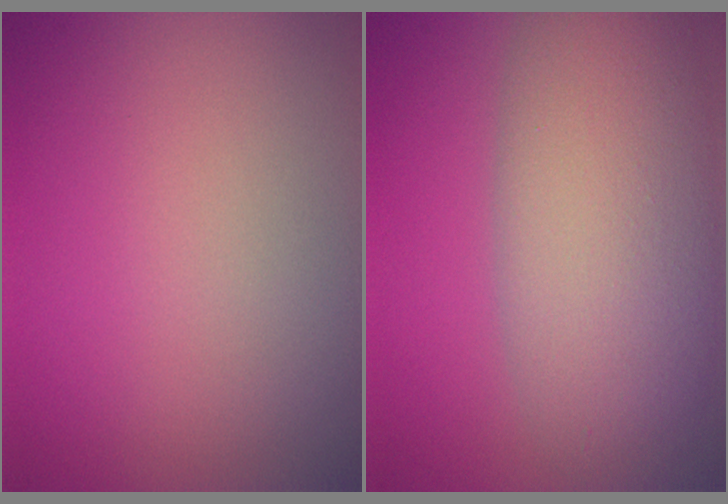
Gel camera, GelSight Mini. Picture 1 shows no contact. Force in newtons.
{"total": 8.6, "press": 8.6, "slide": 0.6}